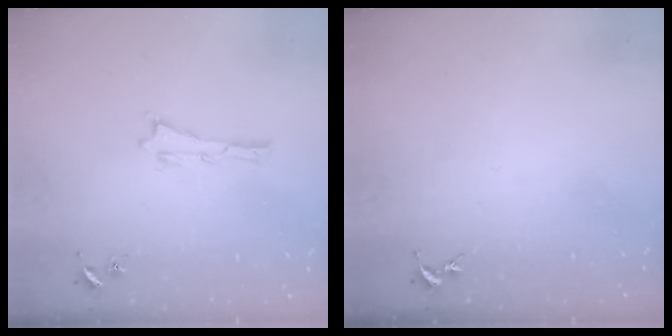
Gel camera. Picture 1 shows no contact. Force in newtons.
{"total": 0.0}